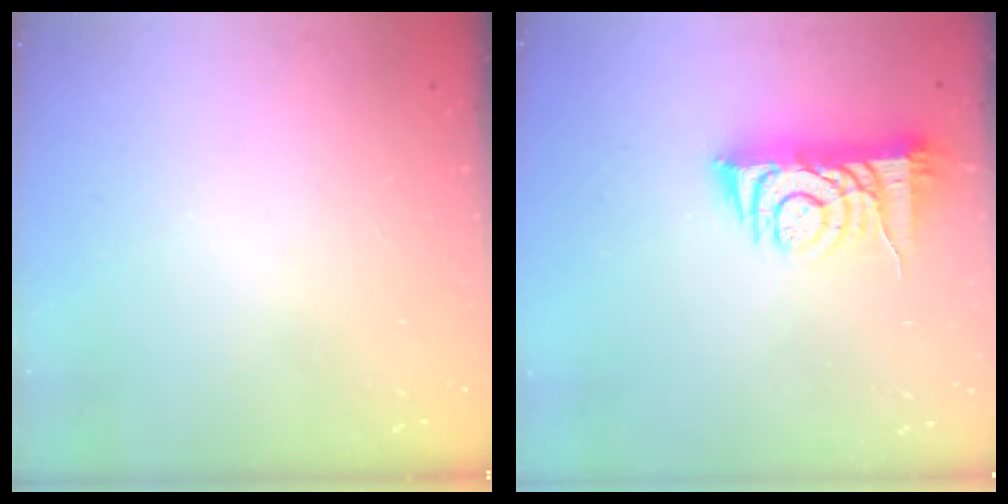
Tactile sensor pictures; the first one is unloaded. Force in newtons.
{"total": 8.4, "press": 8.3, "slide": 0.9}